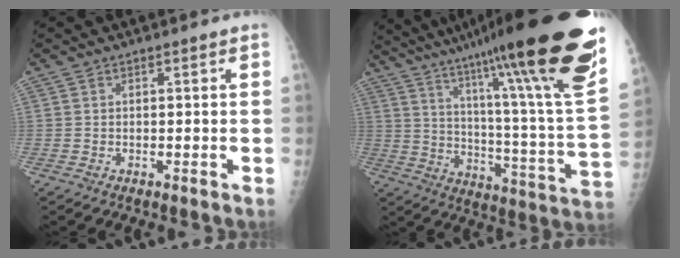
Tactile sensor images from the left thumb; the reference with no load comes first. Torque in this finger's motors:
{"motor_torque": [1.40, -0.69, 2.11, -0.67, 0.55]}